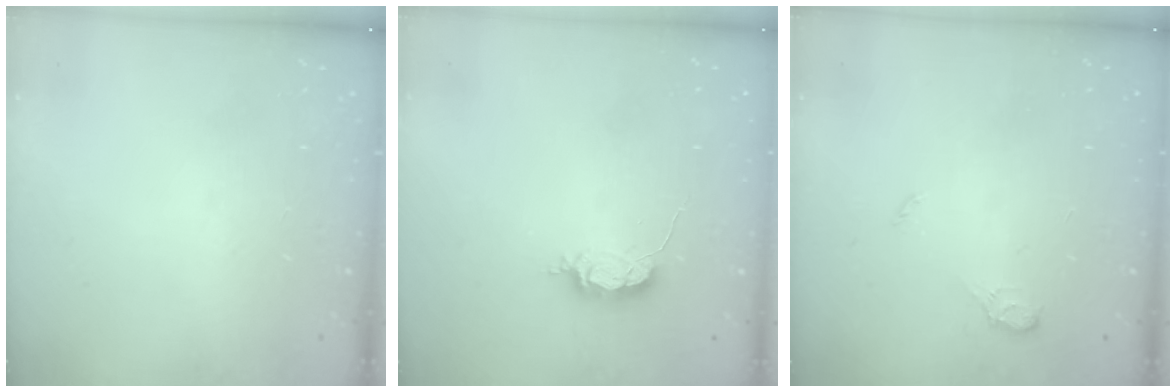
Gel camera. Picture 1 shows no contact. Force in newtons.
{"total": 5.2, "press": 5.1, "slide": 0.4}
{"total": 5.4, "press": 5.4, "slide": 0.6}